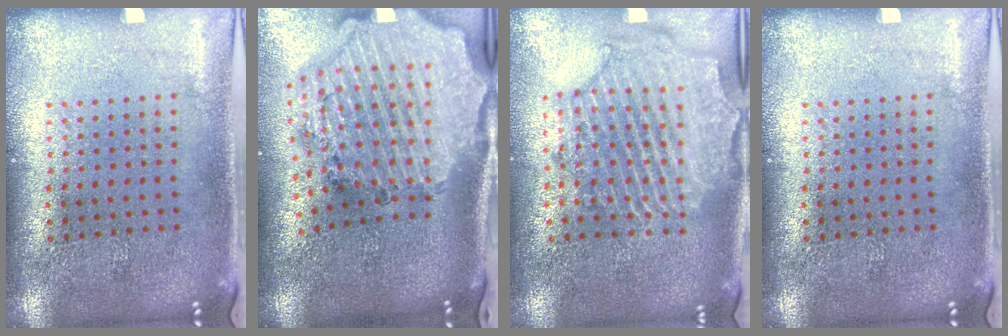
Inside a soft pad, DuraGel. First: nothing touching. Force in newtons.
{"total": 4.0, "press": 3.3, "slide": 2.2}
{"total": 2.3, "press": 2.2, "slide": 0.8}
{"total": 0.0}